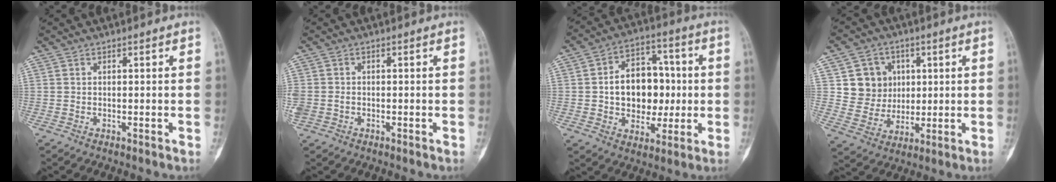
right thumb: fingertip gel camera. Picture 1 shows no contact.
{"total": 3.8, "force": [-0.7, 3.1, 2.1], "torque": [-0.061, 0.007, -0.008]}
{"total": 14.4, "force": [0.1, 10.5, 9.9], "torque": [-0.101, 0.025, 0.005]}
{"total": 9.9, "force": [2.5, 9.2, 2.5], "torque": [0.000, -0.003, 0.052]}